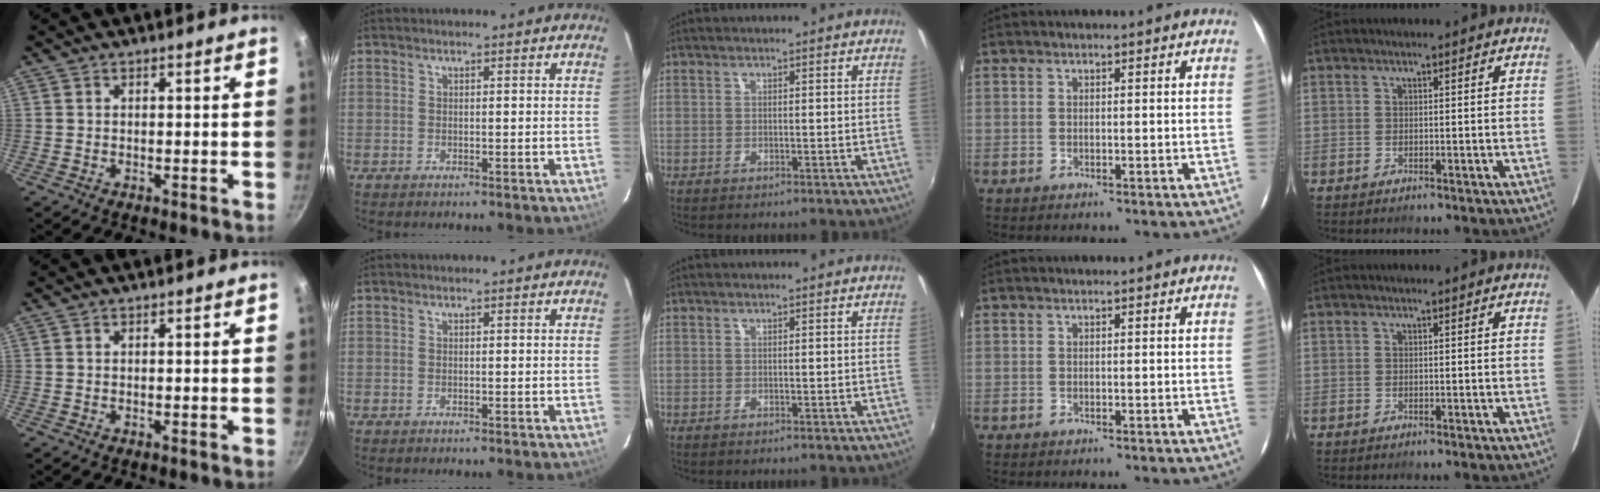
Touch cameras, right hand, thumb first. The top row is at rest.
{}